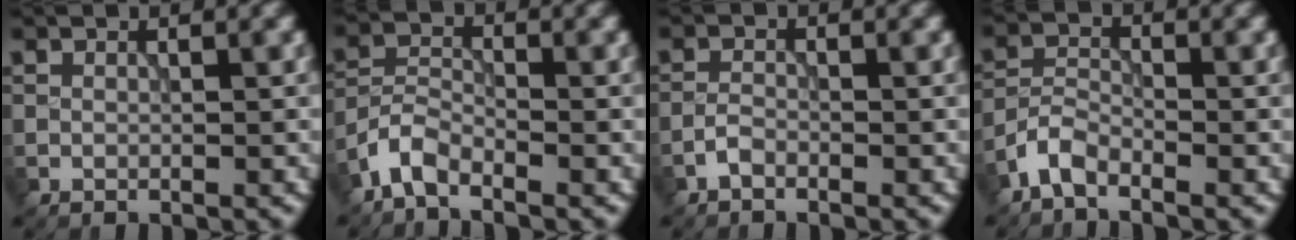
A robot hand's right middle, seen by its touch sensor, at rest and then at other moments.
{"total": 3.0, "force": [-2.5, 1.1, 1.5], "torque": [-0.032, 0.004, -0.062]}
{"total": 1.1, "force": [-0.9, 0.4, 0.5], "torque": [-0.011, 0.004, -0.023]}
{"total": 2.7, "force": [-2.1, 1.0, 1.3], "torque": [-0.027, 0.007, -0.053]}